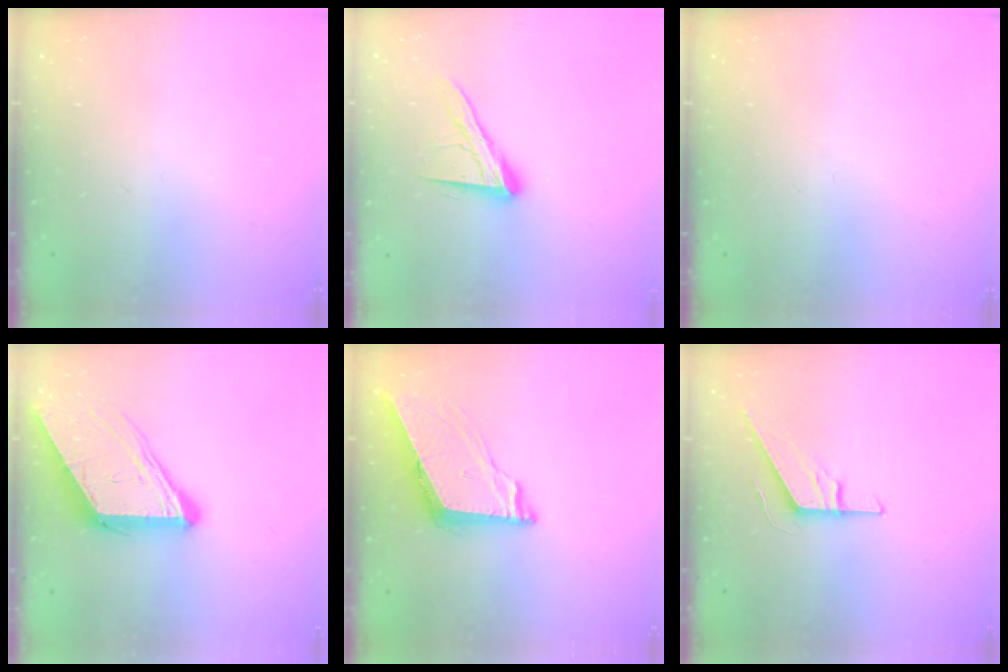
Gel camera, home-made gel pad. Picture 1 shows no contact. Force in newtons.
{"total": 14.2, "press": 14.1, "slide": 1.1}
{"total": 0.0}
{"total": 11.5, "press": 11.4, "slide": 1.1}
{"total": 8.4, "press": 8.4, "slide": 0.9}
{"total": 9.2, "press": 9.1, "slide": 0.9}